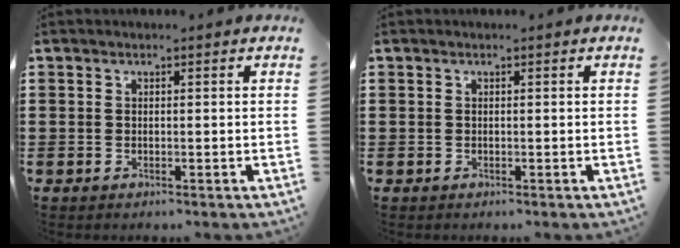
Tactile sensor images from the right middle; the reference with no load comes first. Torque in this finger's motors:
{"motor_torque": [0.65, -0.83, 0.03, 0.01]}